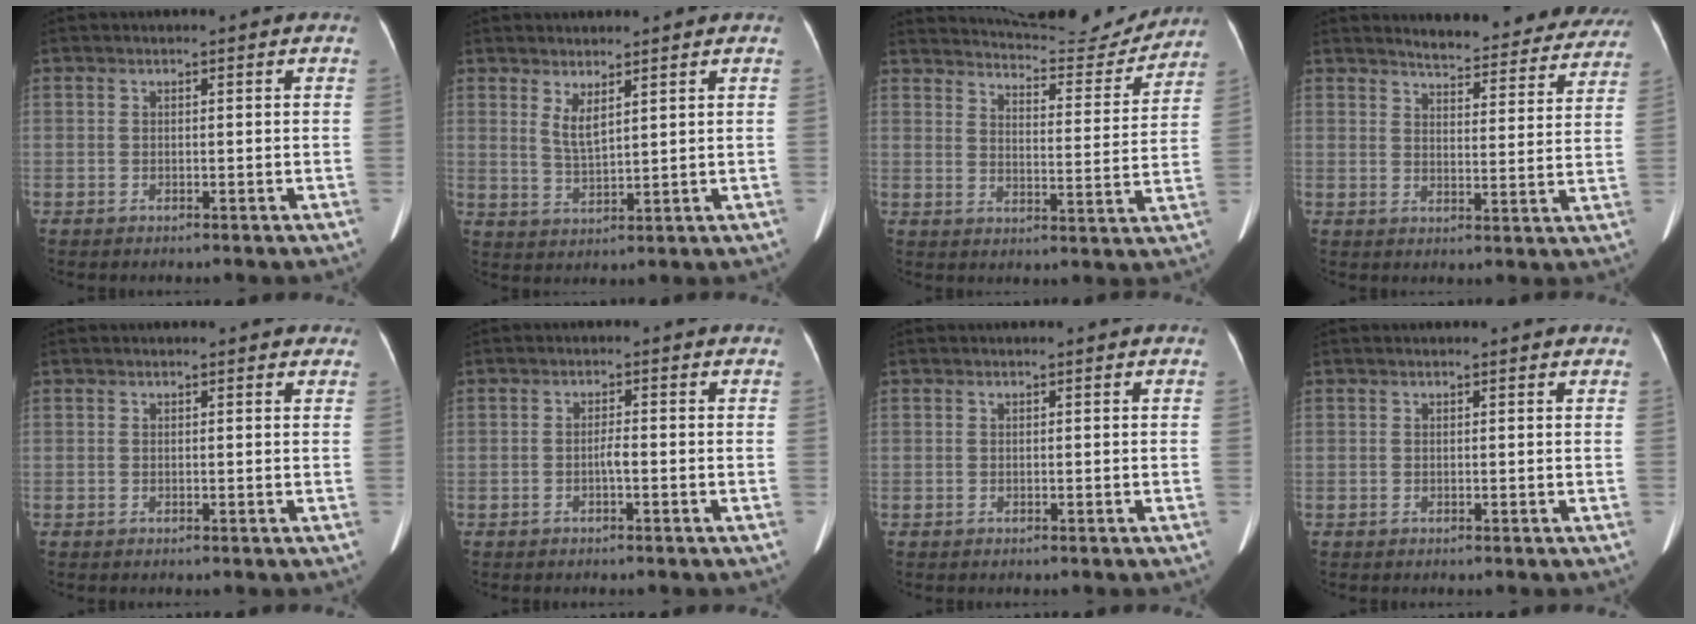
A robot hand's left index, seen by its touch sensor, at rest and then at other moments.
{"total": 3.3, "force": [2.1, 0.6, 2.4], "torque": [-0.053, -0.012, 0.048]}
{"total": 15.9, "force": [15.5, 1.9, 3.2], "torque": [-0.042, -0.034, 0.199]}
{"total": 17.5, "force": [16.5, 3.6, 4.8], "torque": [-0.037, -0.038, 0.184]}
{"total": 2.7, "force": [2.3, 1.0, 1.0], "torque": [-0.007, 0.009, 0.016]}
{"total": 1.3, "force": [-0.6, 0.1, 1.2], "torque": [-0.019, 0.000, -0.010]}
{"total": 0.0}
{"total": 1.1, "force": [1.0, 0.4, 0.3], "torque": [-0.011, 0.007, 0.008]}